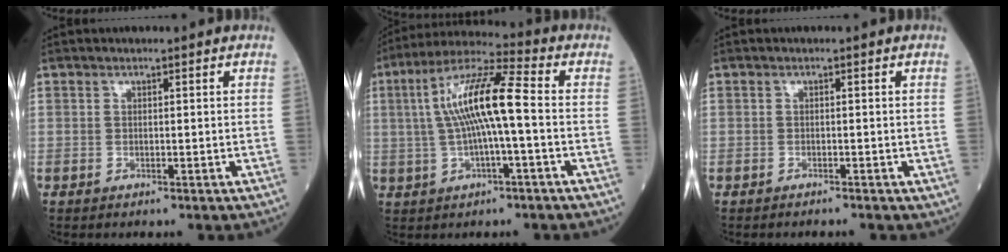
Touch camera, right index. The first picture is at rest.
{"total": 12.0, "force": [0.3, 1.2, 11.9], "torque": [-0.227, 0.025, 0.001]}
{"total": 0.7, "force": [-0.7, 0.2, 0.1], "torque": [-0.005, -0.001, -0.011]}